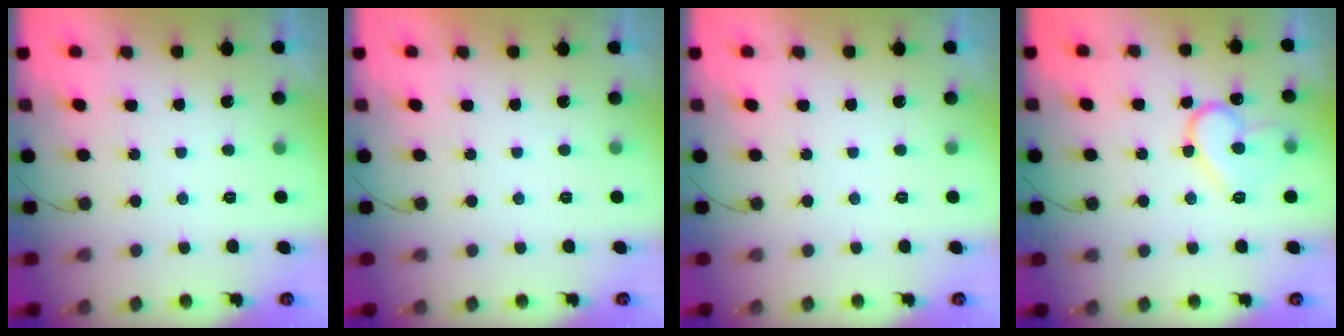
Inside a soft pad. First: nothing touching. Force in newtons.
{"total": 1.8, "press": 1.8, "slide": 0.1}
{"total": 0.0}
{"total": 13.7, "press": 13.7, "slide": 0.9}